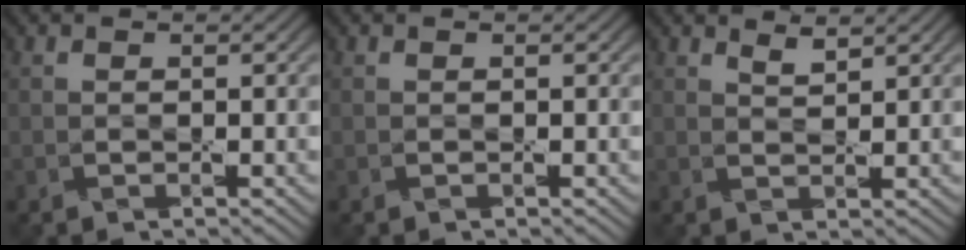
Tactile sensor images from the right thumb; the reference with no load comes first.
{"total": 0.0}
{"total": 1.7, "force": [1.5, 0.1, 0.7], "torque": [-0.021, 0.000, 0.033]}